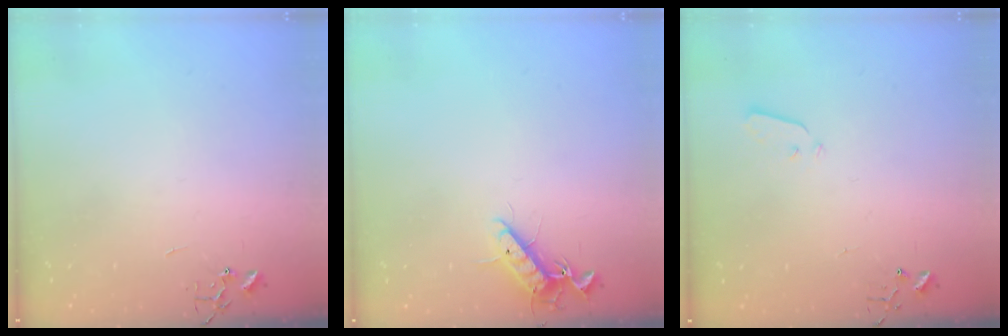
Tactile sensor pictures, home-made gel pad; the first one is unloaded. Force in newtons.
{"total": 11.0, "press": 10.9, "slide": 1.9}
{"total": 3.6, "press": 3.6, "slide": 0.2}